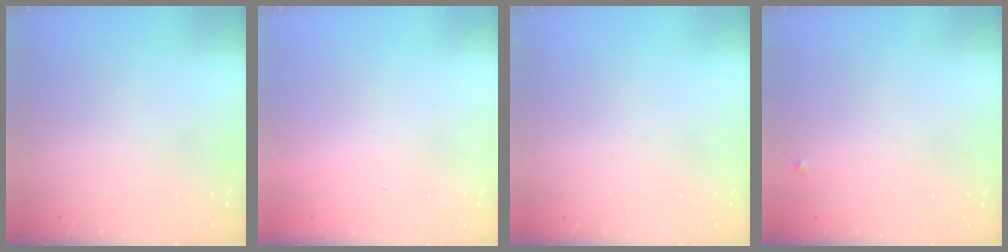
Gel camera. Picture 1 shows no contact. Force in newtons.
{"total": 1.7, "press": 1.7, "slide": 0.1}
{"total": 0.0}
{"total": 3.3, "press": 3.3, "slide": 0.4}